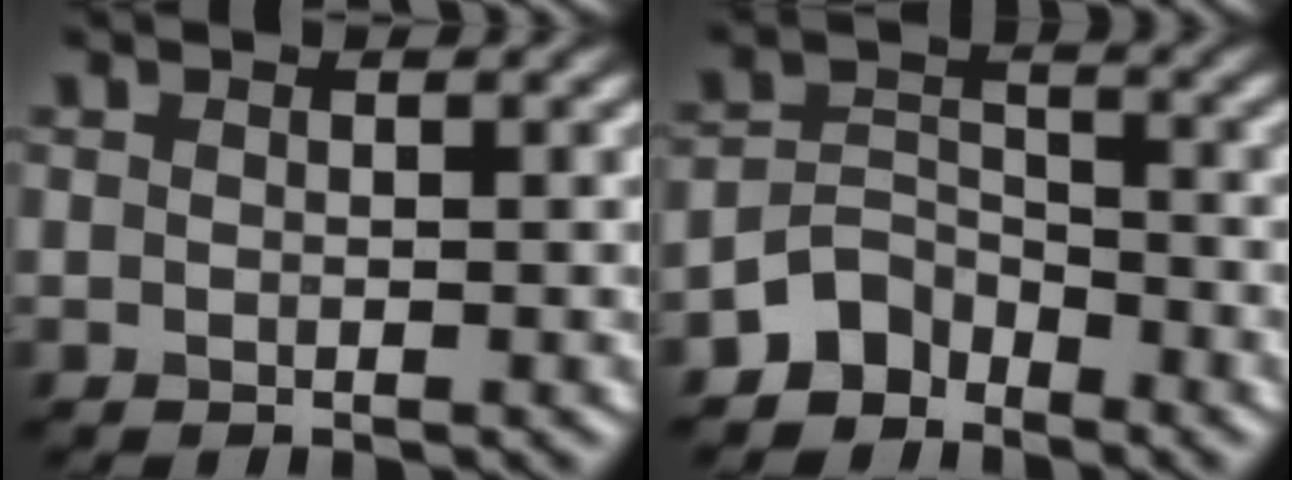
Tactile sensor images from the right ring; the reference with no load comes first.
{"total": 3.5, "force": [-2.8, 2.0, 0.6], "torque": [-0.002, 0.007, -0.062]}